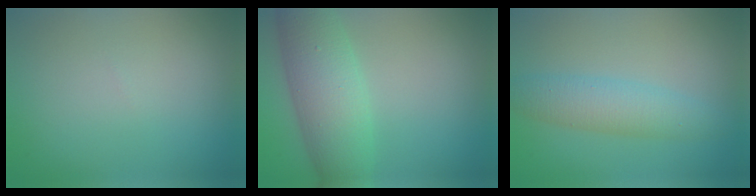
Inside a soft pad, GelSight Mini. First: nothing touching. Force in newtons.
{"total": 7.0, "press": 7.0, "slide": 0.2}
{"total": 3.7, "press": 3.7, "slide": 0.0}